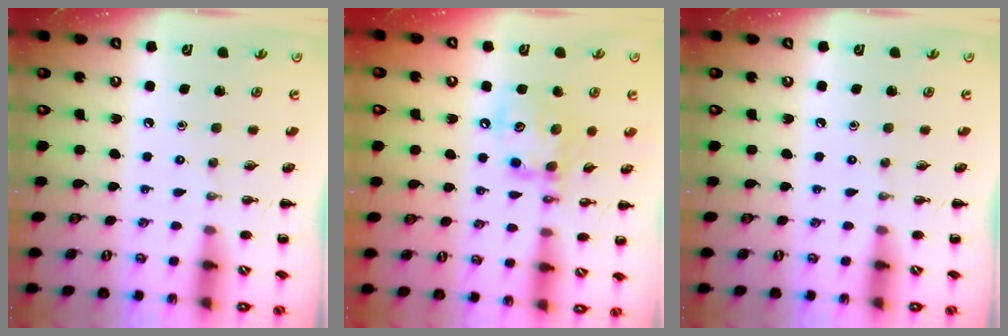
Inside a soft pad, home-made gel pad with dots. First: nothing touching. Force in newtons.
{"total": 13.6, "press": 13.5, "slide": 1.2}
{"total": 0.0}